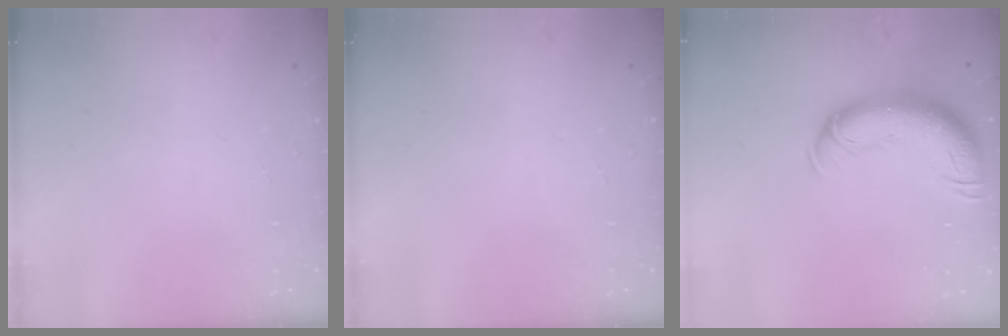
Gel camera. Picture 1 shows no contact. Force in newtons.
{"total": 0.0}
{"total": 15.2, "press": 14.8, "slide": 3.6}